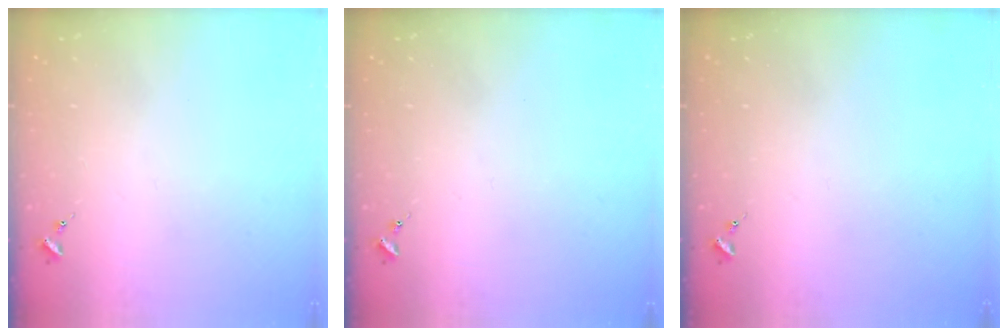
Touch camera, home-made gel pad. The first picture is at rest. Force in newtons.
{"total": 0.0}
{"total": 0.0}